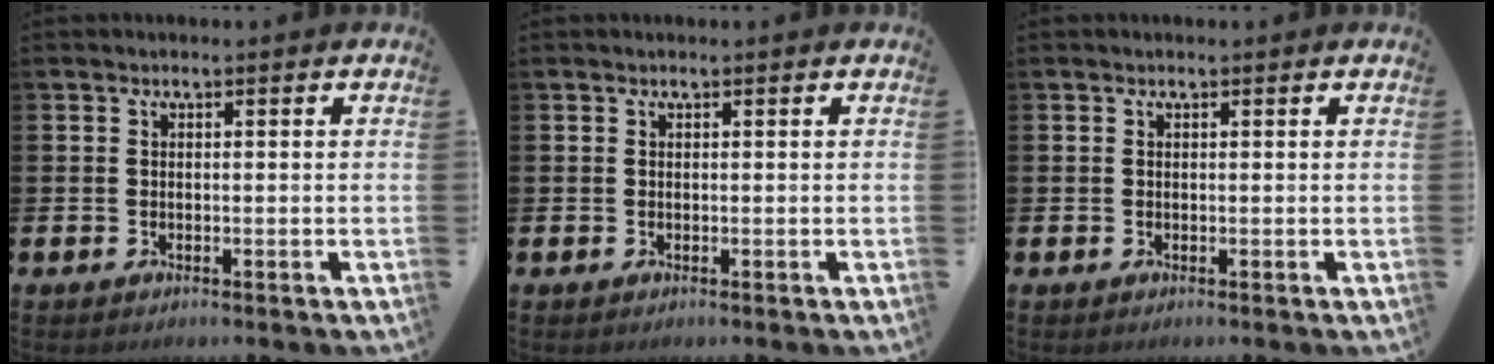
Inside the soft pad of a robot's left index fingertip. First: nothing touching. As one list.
[{"total": 0.0}, {"total": 0.0}]